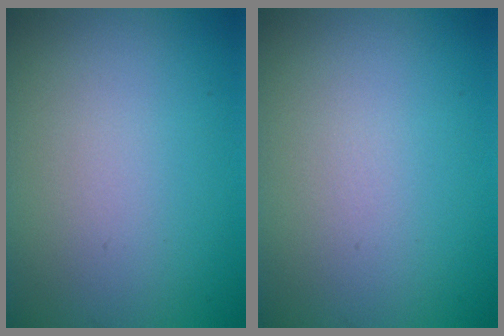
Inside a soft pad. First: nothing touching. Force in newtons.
{"total": 0.0}